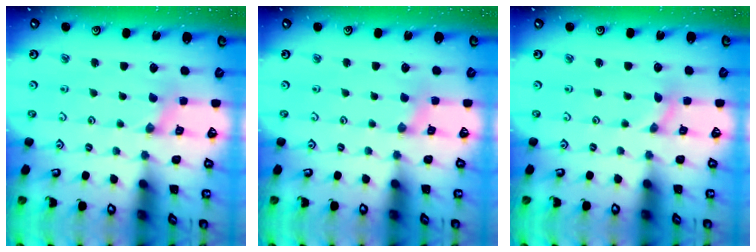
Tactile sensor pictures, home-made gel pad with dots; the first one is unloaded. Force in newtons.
{"total": 1.3, "press": 1.2, "slide": 0.2}
{"total": 0.0}